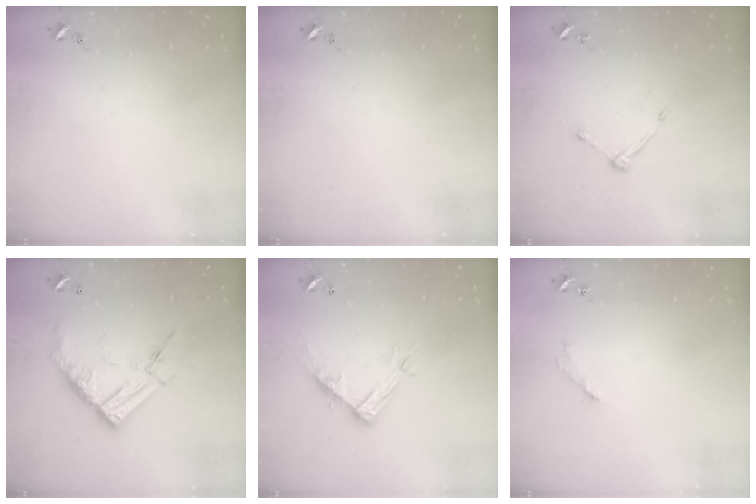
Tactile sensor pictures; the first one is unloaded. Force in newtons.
{"total": 0.0}
{"total": 5.5, "press": 5.5, "slide": 0.7}
{"total": 15.8, "press": 15.7, "slide": 1.4}
{"total": 11.8, "press": 11.8, "slide": 0.5}
{"total": 2.8, "press": 2.8, "slide": 0.4}